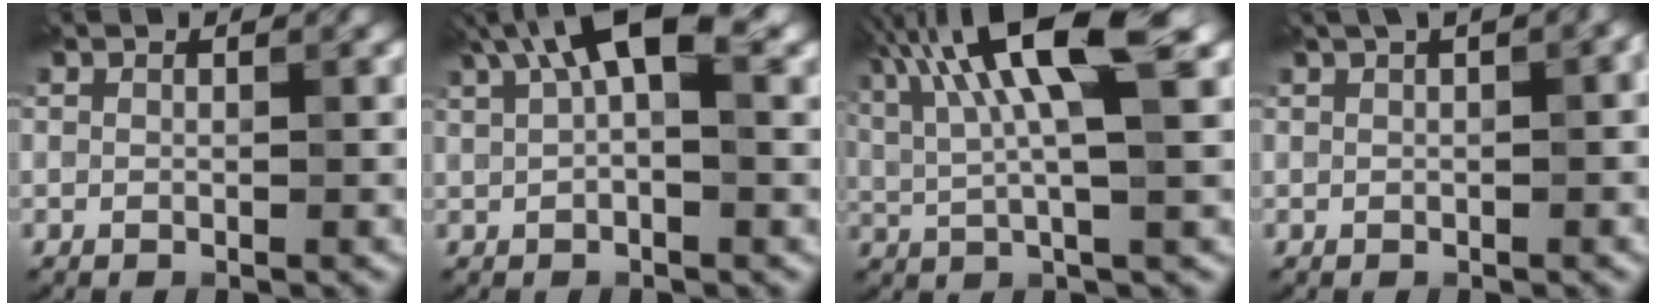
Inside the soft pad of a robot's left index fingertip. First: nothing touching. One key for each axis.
{"total": 7.1, "fx": 3.3, "fy": 2.6, "fz": 5.7, "tx": -0.091, "ty": 0.019, "tz": 0.048}
{"total": 10.0, "fx": 3.8, "fy": 2.1, "fz": 9.0, "tx": -0.162, "ty": 0.012, "tz": 0.067}
{"total": 3.6, "fx": 1.5, "fy": 1.2, "fz": 3.1, "tx": -0.031, "ty": 0.015, "tz": 0.022}